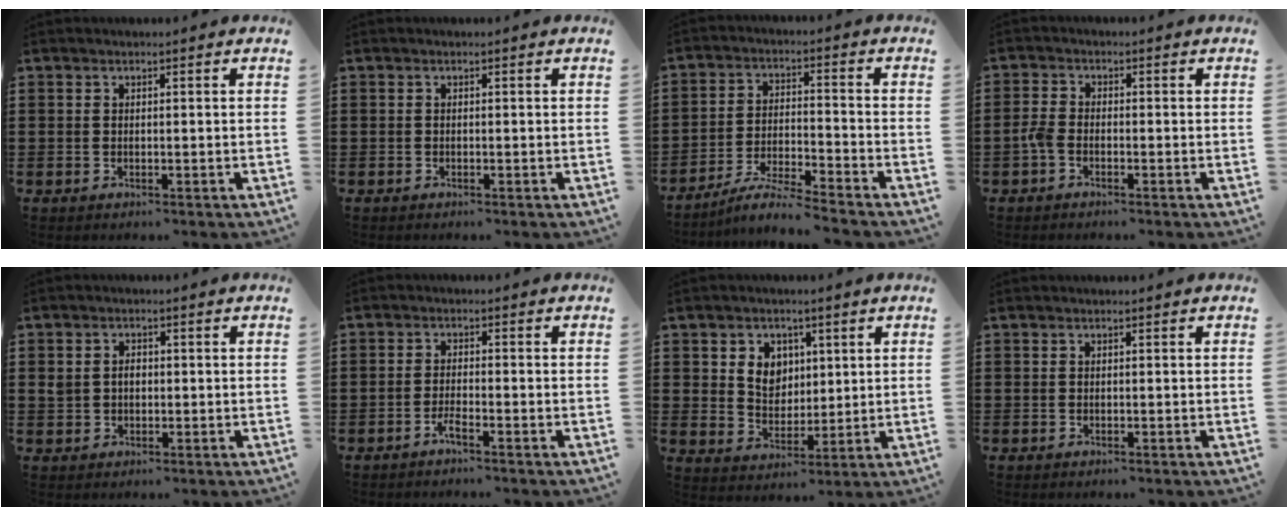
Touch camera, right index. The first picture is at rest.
{"total": 0.0}
{"total": 5.5, "force": [-5.2, -0.4, 1.8], "torque": [-0.044, -0.013, -0.104]}
{"total": 2.1, "force": [-1.1, 1.0, 1.5], "torque": [-0.045, -0.004, -0.025]}
{"total": 2.3, "force": [0.2, 1.8, 1.5], "torque": [-0.033, 0.009, 0.002]}
{"total": 2.0, "force": [-1.5, 0.2, 1.4], "torque": [-0.033, -0.005, -0.029]}
{"total": 5.2, "force": [1.9, 4.5, 1.7], "torque": [-0.046, 0.013, 0.032]}
{"total": 0.0}